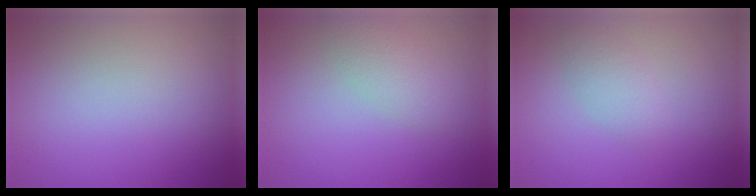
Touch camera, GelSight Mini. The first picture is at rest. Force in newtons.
{"total": 2.1, "press": 2.1, "slide": 0.1}
{"total": 1.8, "press": 1.8, "slide": 0.1}